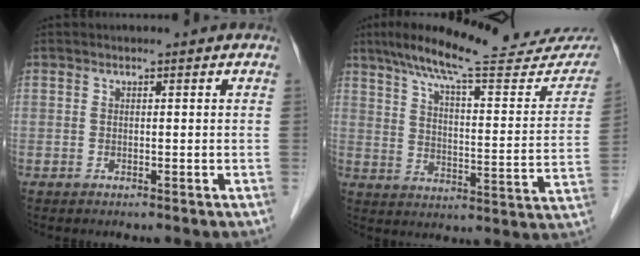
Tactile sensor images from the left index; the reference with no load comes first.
{"total": 24.5, "force": [21.3, 3.0, 11.8], "torque": [-0.178, -0.034, 0.278]}